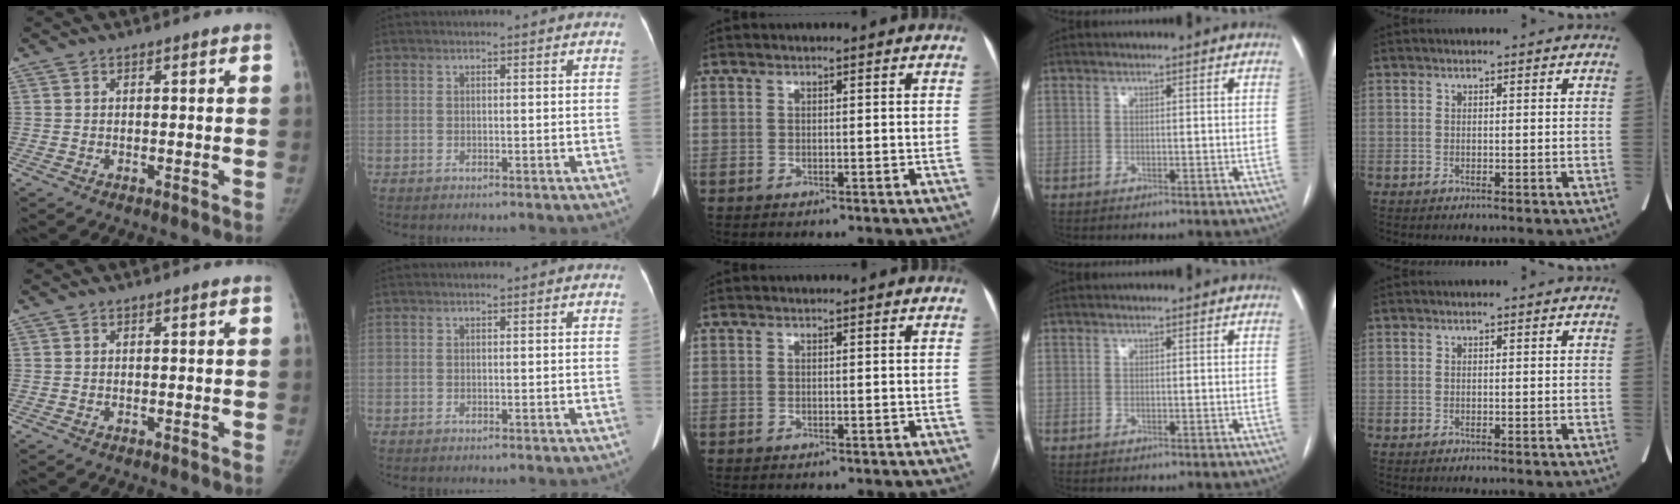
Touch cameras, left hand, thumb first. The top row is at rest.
{}